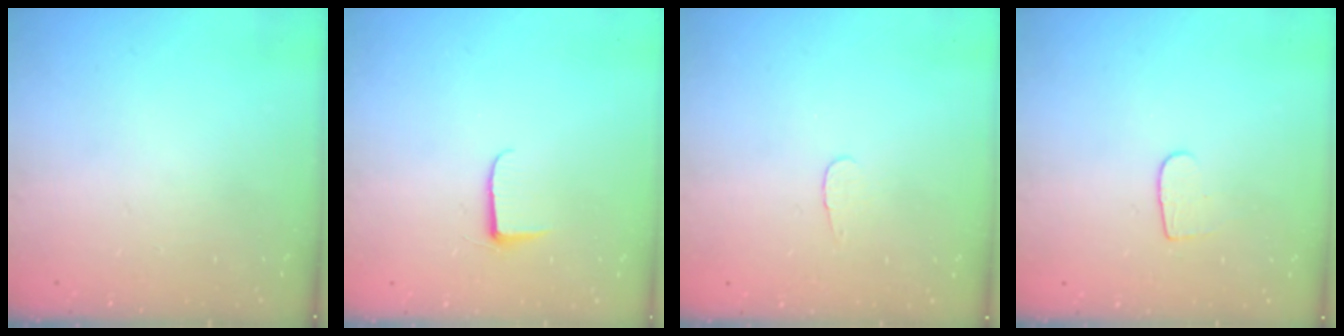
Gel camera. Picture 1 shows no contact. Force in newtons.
{"total": 5.1, "press": 5.1, "slide": 0.5}
{"total": 3.4, "press": 3.4, "slide": 0.4}
{"total": 4.3, "press": 4.2, "slide": 0.3}